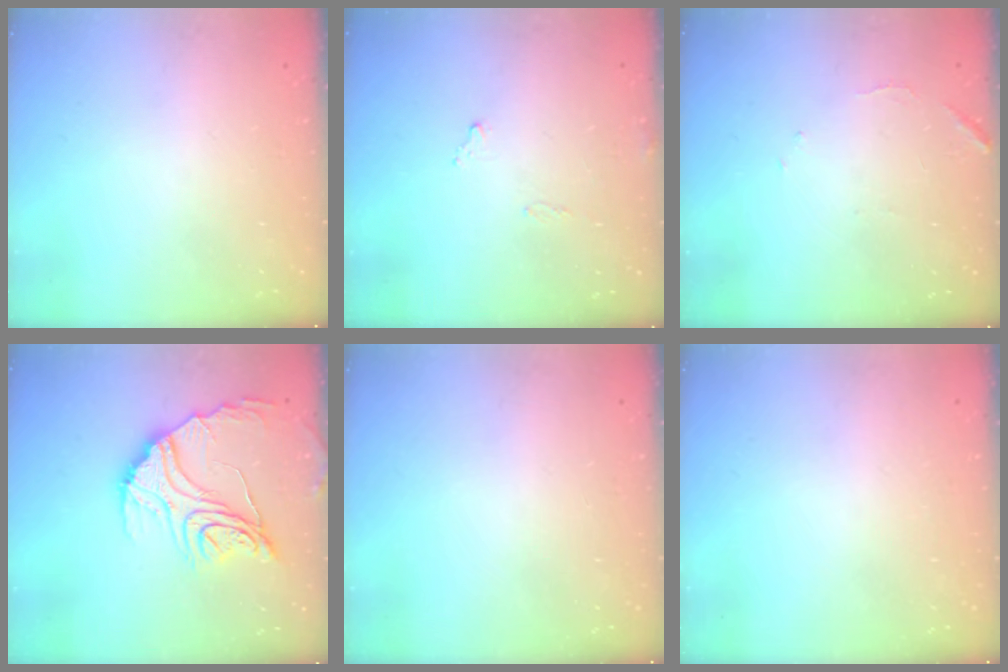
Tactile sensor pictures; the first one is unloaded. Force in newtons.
{"total": 7.4, "press": 7.4, "slide": 0.3}
{"total": 6.5, "press": 6.5, "slide": 0.3}
{"total": 18.3, "press": 18.3, "slide": 1.8}
{"total": 0.0}
{"total": 0.0}